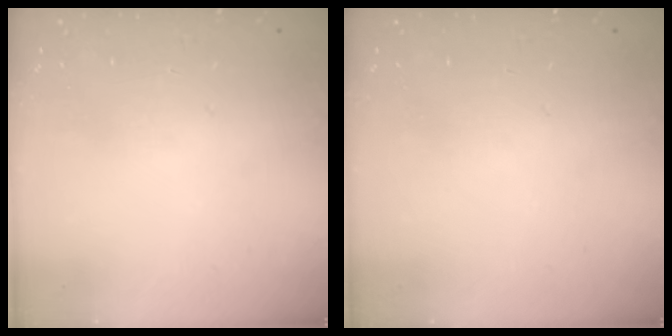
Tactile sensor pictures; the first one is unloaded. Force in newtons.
{"total": 0.0}